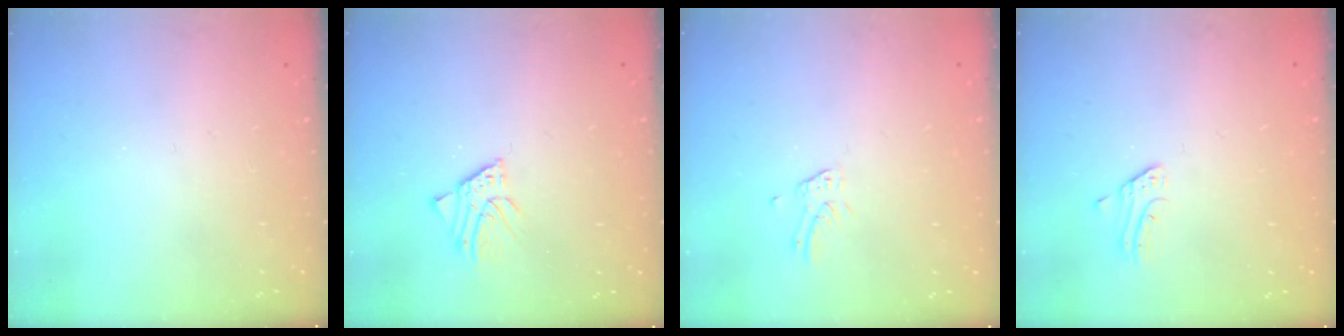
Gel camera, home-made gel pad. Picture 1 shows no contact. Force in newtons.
{"total": 1.4, "press": 1.4, "slide": 0.0}
{"total": 1.3, "press": 1.3, "slide": 0.1}
{"total": 2.4, "press": 2.4, "slide": 0.2}